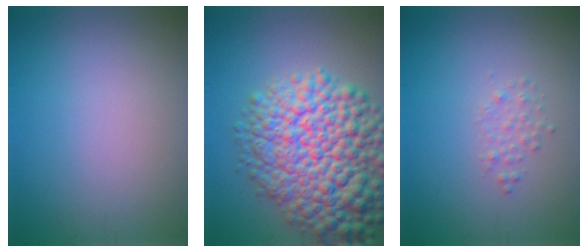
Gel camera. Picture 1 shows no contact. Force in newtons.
{"total": 12.3, "press": 12.3, "slide": 0.5}
{"total": 1.0, "press": 1.0, "slide": 0.1}